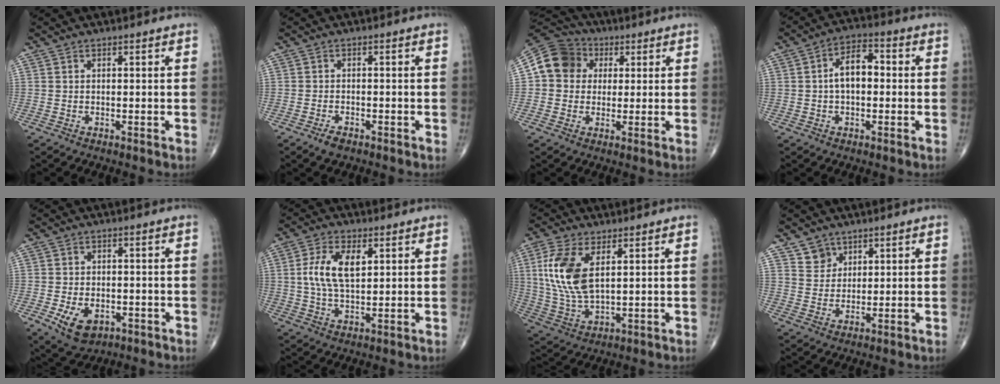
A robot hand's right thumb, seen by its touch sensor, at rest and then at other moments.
{"total": 2.3, "force": [-1.6, 1.1, 1.3], "torque": [-0.026, 0.003, -0.026]}
{"total": 9.4, "force": [1.5, 8.4, 4.0], "torque": [-0.057, 0.018, 0.013]}
{"total": 7.3, "force": [0.2, 4.2, 6.0], "torque": [-0.091, 0.027, -0.007]}
{"total": 7.7, "force": [-3.0, 5.0, 5.0], "torque": [-0.076, 0.004, -0.038]}
{"total": 8.8, "force": [2.1, 4.4, 7.3], "torque": [-0.143, -0.001, 0.039]}
{"total": 12.4, "force": [3.4, 6.1, 10.3], "torque": [-0.222, -0.009, 0.075]}
{"total": 4.0, "force": [2.8, 2.9, 0.2], "torque": [0.021, -0.023, 0.052]}